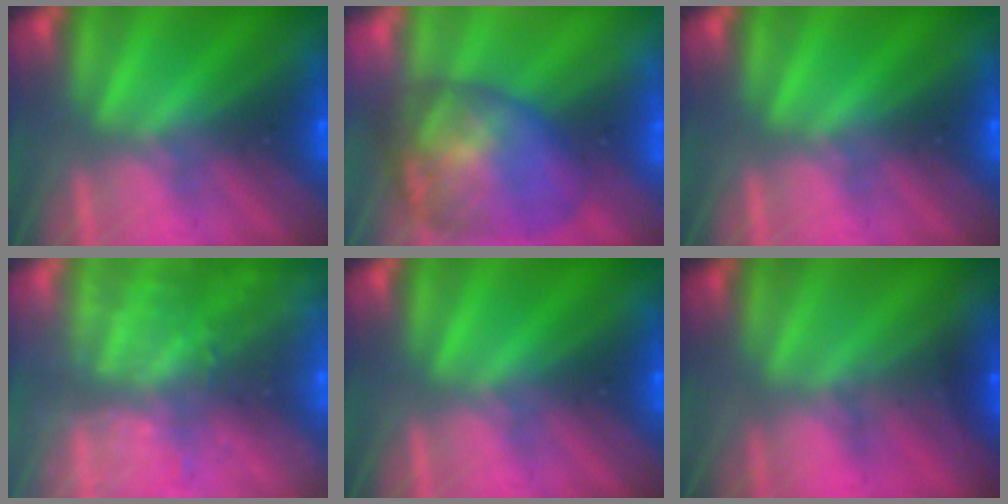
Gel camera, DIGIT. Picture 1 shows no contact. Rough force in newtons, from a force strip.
{"total": 6.9}
{"total": 0.0}
{"total": 8.6}
{"total": 0.0}
{"total": 1.7}